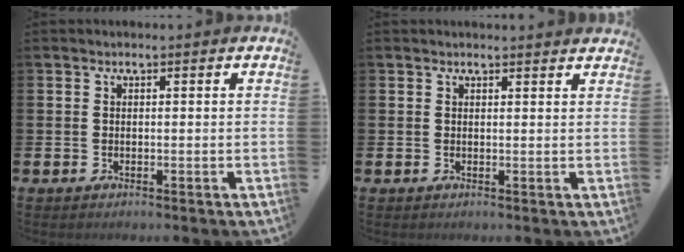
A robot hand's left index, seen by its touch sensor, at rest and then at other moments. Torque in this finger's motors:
{"motor_torque": [1.07, -1.07, 0.05, 0.00]}